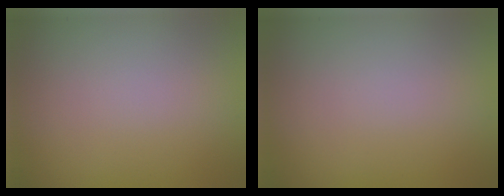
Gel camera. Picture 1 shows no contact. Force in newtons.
{"total": 0.0}